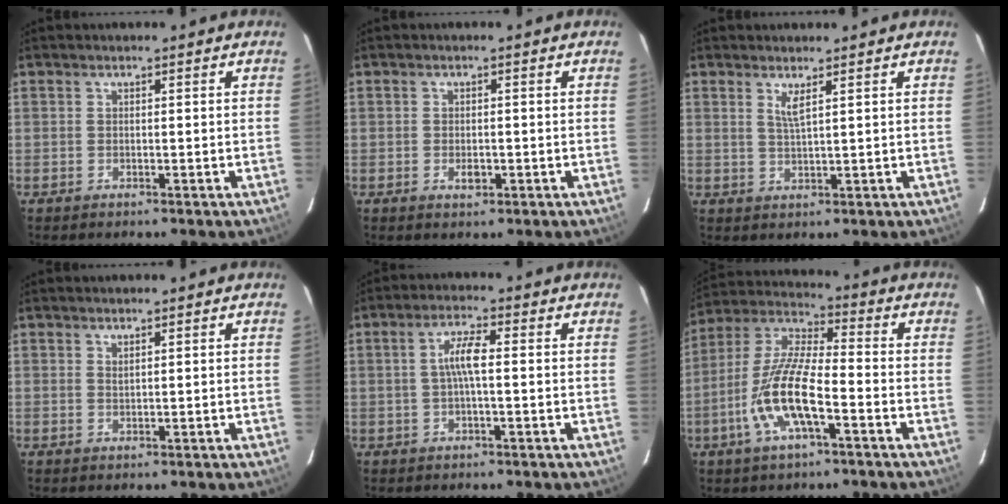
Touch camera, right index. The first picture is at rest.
{"total": 2.0, "force": [-0.7, 1.2, 1.4], "torque": [-0.024, 0.000, -0.012]}
{"total": 2.3, "force": [1.3, -0.2, 1.8], "torque": [-0.036, -0.007, 0.023]}
{"total": 0.7, "force": [0.6, 0.0, 0.3], "torque": [-0.005, 0.000, 0.012]}
{"total": 4.3, "force": [-0.1, 0.6, 4.2], "torque": [-0.081, 0.007, 0.001]}
{"total": 13.2, "force": [-5.3, 3.3, 11.7], "torque": [-0.245, -0.006, -0.105]}